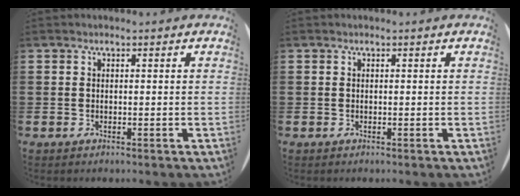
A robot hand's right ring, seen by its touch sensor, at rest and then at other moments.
{"total": 0.0}